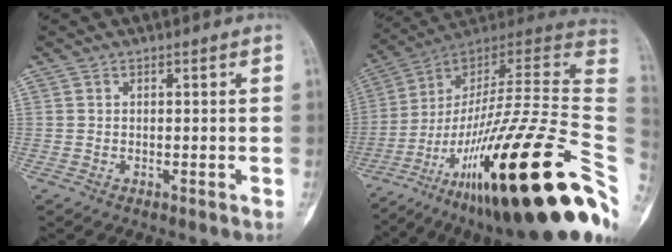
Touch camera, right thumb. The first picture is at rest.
{"total": 36.6, "force": [-14.0, 7.7, 32.9], "torque": [-0.462, 0.053, -0.233]}